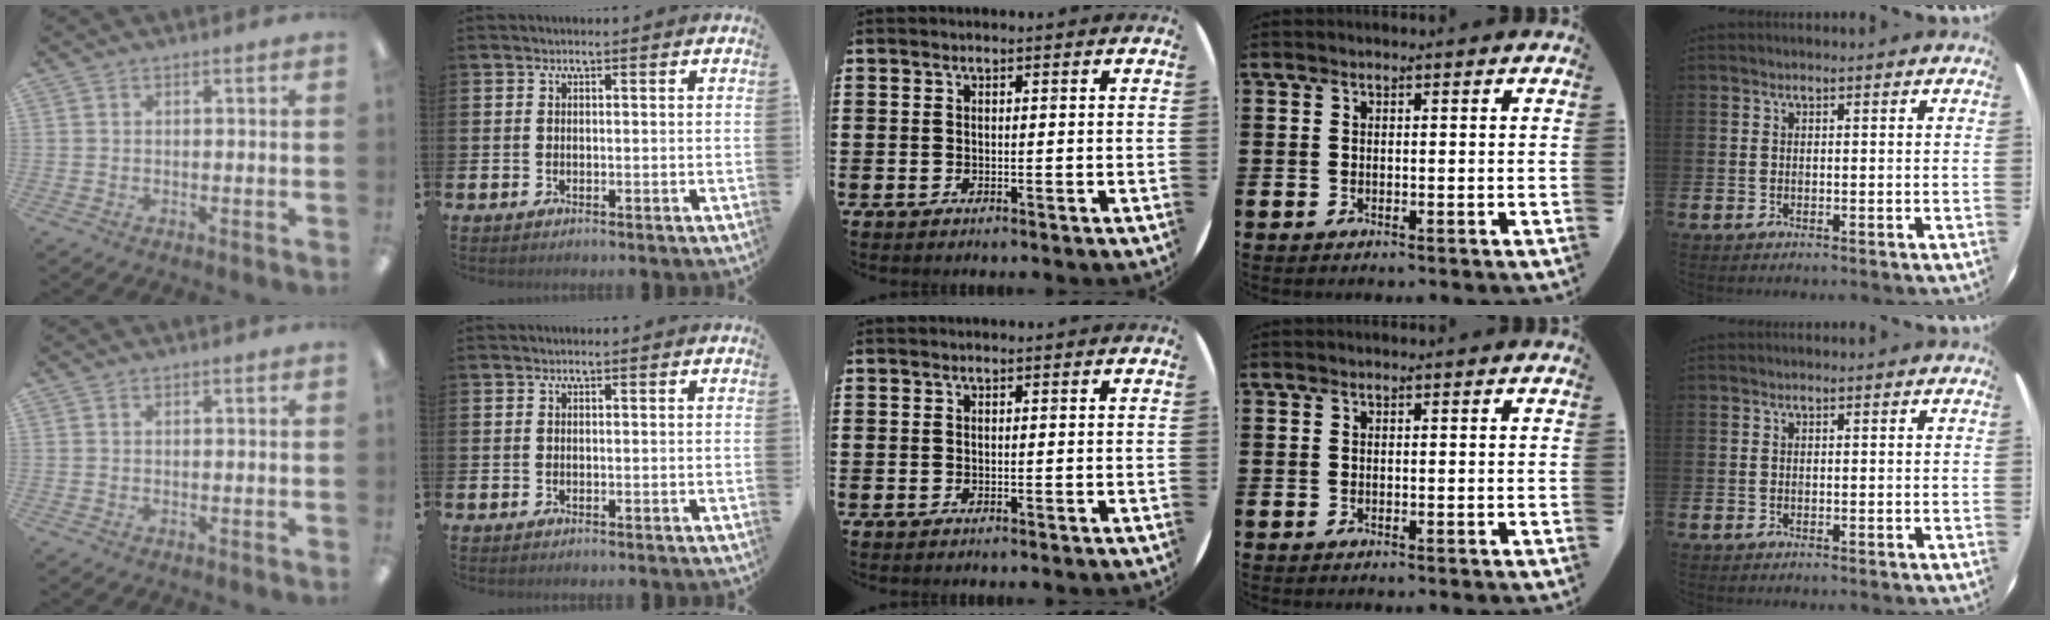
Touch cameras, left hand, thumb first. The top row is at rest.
{}